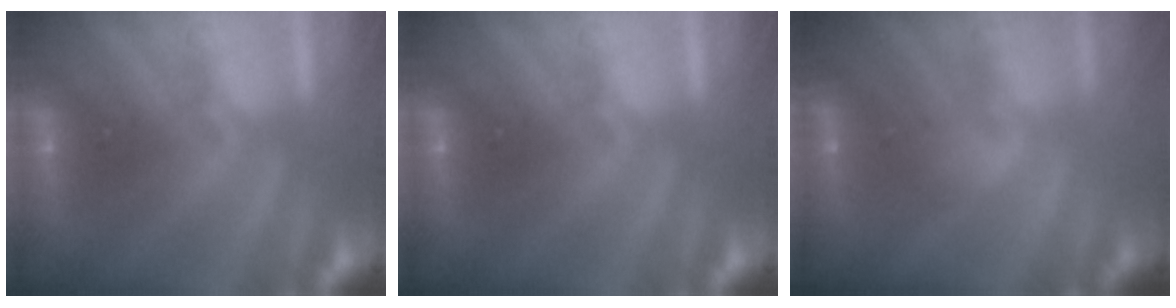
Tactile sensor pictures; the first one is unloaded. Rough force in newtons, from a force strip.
{"total": 0.0}
{"total": 2.7}